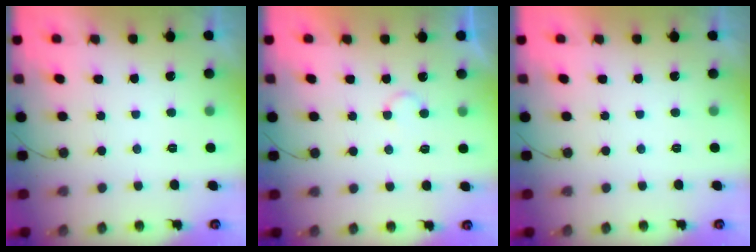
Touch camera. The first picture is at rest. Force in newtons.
{"total": 3.9, "press": 3.9, "slide": 0.3}
{"total": 1.7, "press": 1.7, "slide": 0.1}